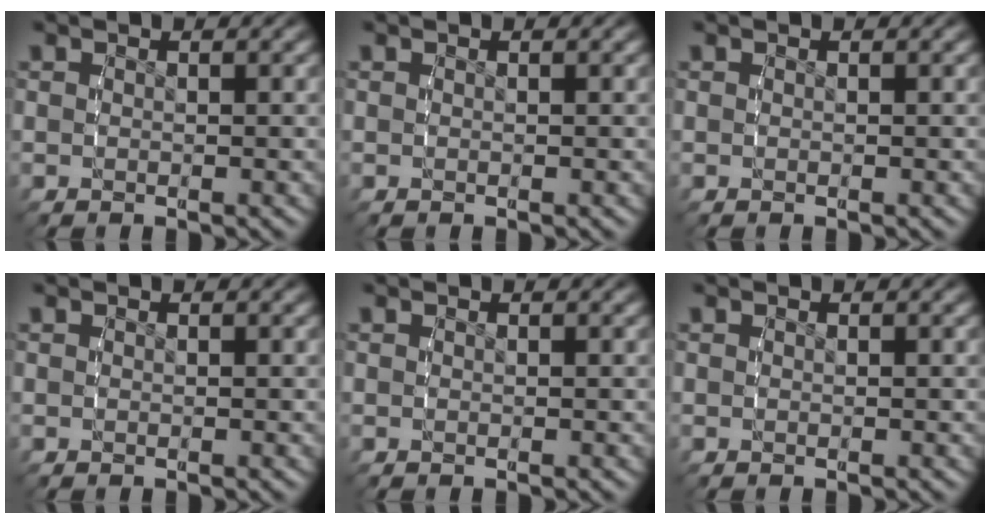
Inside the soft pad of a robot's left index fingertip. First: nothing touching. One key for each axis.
{"total": 0.0}
{"total": 0.0}
{"total": 0.0}
{"total": 0.0}
{"total": 0.0}